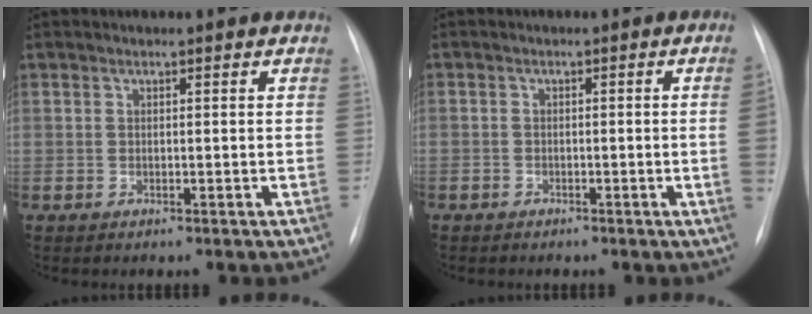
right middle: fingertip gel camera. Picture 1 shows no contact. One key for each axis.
{"total": 2.0, "fx": -0.7, "fy": -0.4, "fz": 1.9, "tx": -0.025, "ty": 0.002, "tz": -0.014}